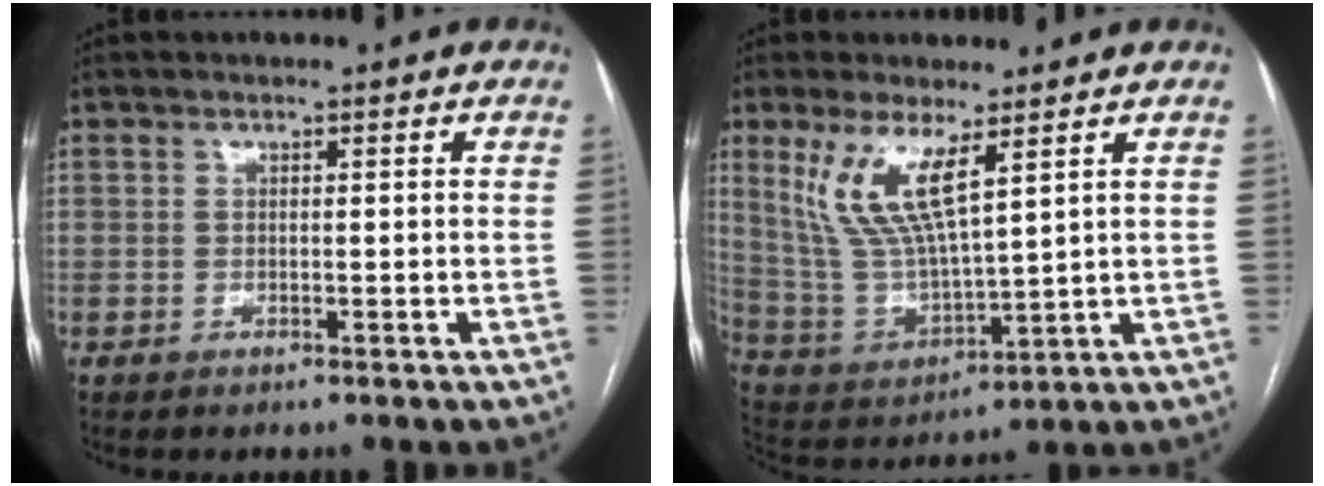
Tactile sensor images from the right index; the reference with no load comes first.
{"total": 10.8, "force": [5.6, 2.2, 9.0], "torque": [-0.203, -0.005, 0.121]}